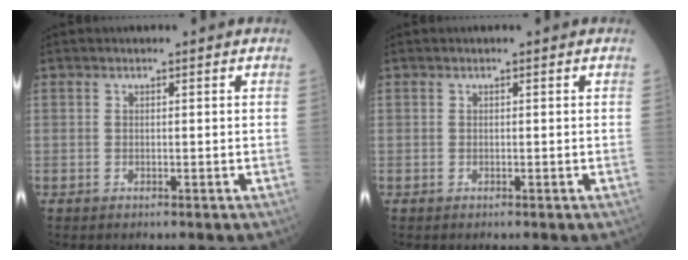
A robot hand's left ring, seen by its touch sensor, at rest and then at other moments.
{"total": 0.0}